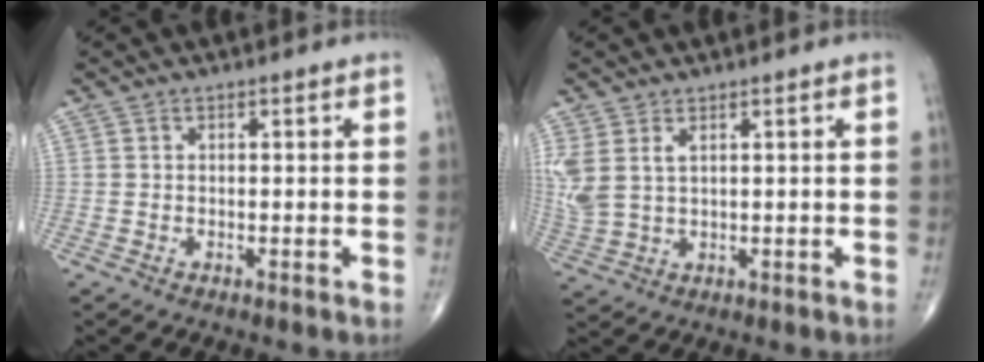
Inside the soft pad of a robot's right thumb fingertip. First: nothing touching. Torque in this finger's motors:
{"motor_torque": [-0.58, 0.78, 0.45, 0.44, 0.05]}